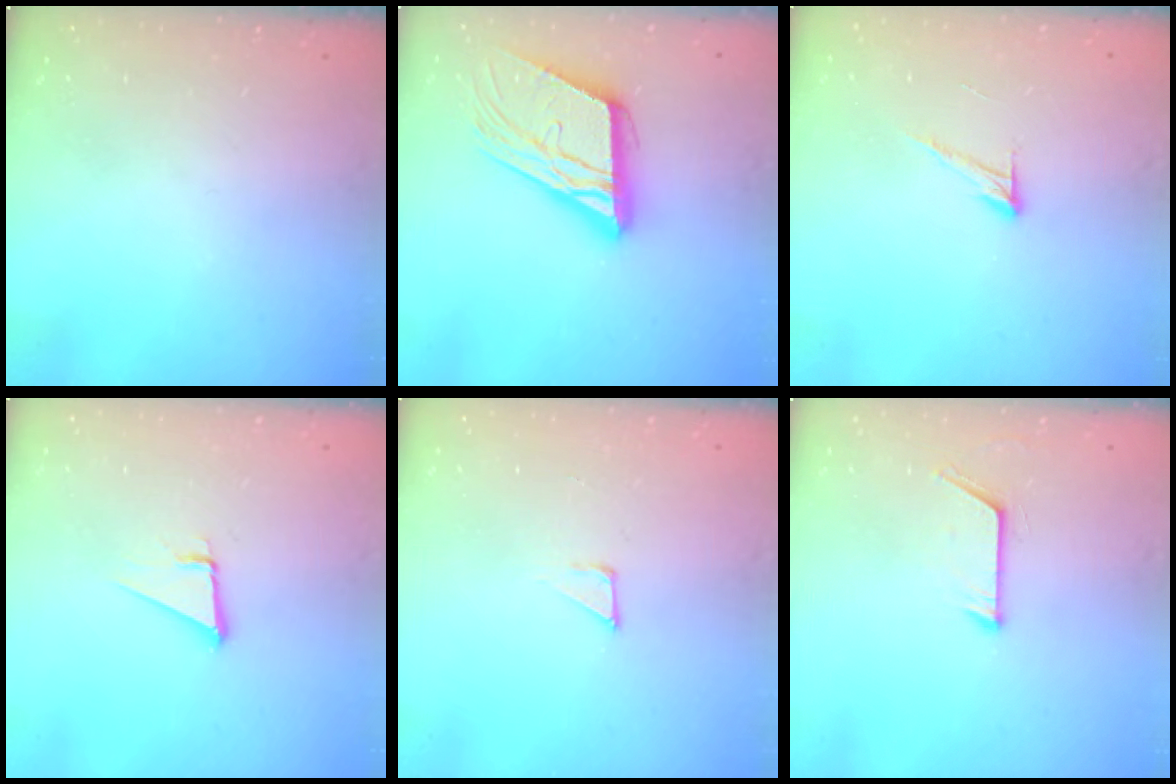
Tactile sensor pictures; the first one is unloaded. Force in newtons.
{"total": 17.6, "press": 17.4, "slide": 2.6}
{"total": 7.1, "press": 7.0, "slide": 0.4}
{"total": 4.8, "press": 3.6, "slide": 3.1}
{"total": 4.2, "press": 4.2, "slide": 0.4}
{"total": 6.9, "press": 6.9, "slide": 0.7}